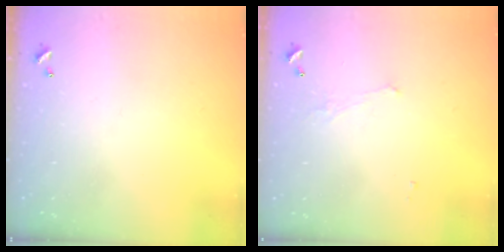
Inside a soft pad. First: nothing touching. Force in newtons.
{"total": 1.1, "press": 0.8, "slide": 0.7}